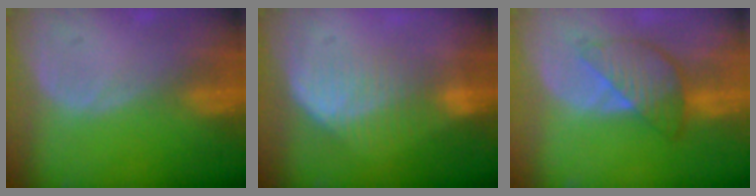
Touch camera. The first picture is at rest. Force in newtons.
{"total": 6.8, "press": 6.3, "slide": 2.5}
{"total": 6.3, "press": 6.3, "slide": 0.2}